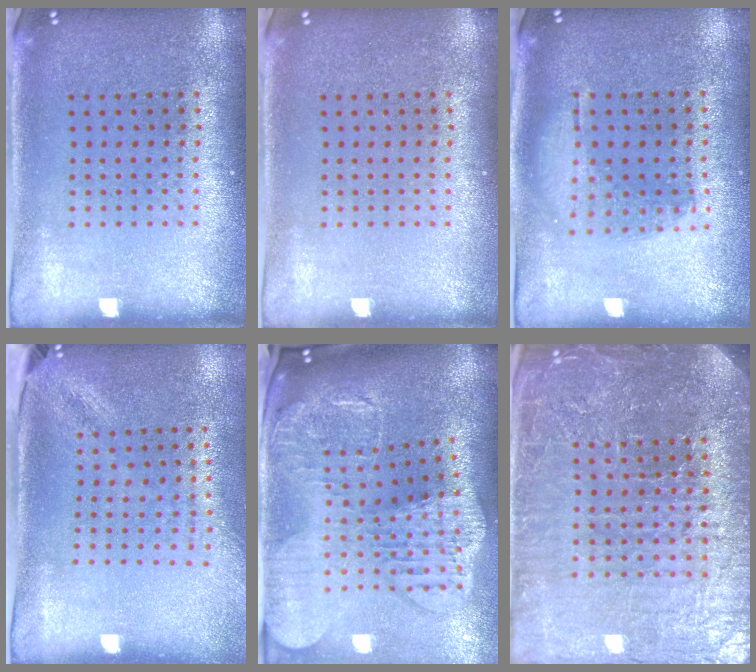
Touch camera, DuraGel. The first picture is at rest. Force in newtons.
{"total": 0.0}
{"total": 1.2, "press": 1.1, "slide": 0.4}
{"total": 1.8, "press": 1.4, "slide": 1.2}
{"total": 3.5, "press": 2.8, "slide": 2.1}
{"total": 6.0, "press": 5.3, "slide": 2.8}